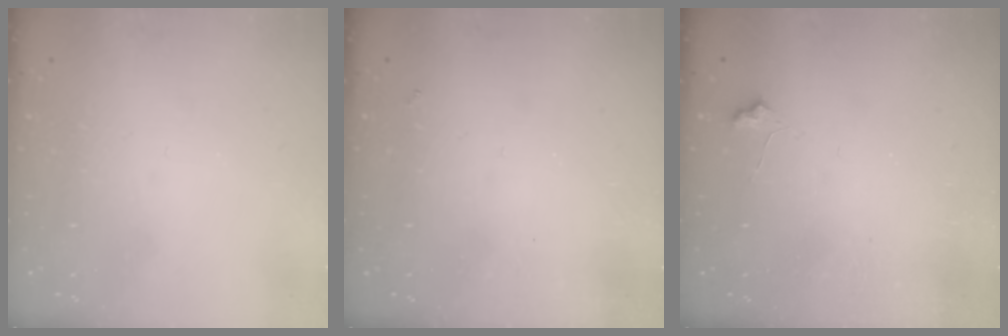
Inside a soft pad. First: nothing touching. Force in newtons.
{"total": 1.6, "press": 1.6, "slide": 0.4}
{"total": 5.6, "press": 5.6, "slide": 0.8}